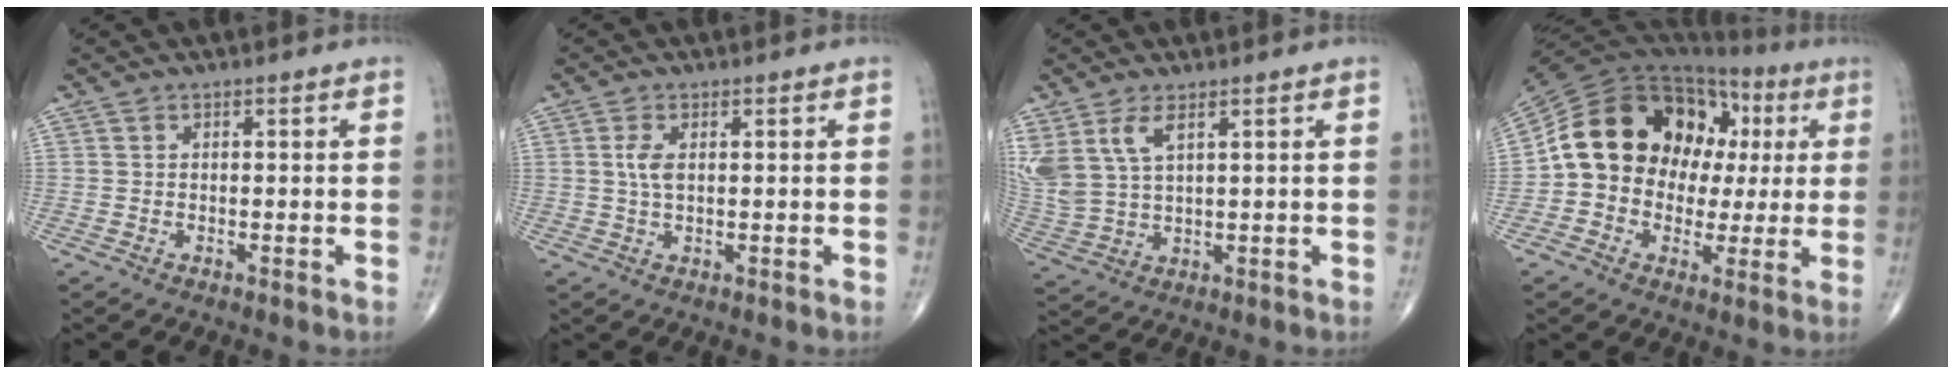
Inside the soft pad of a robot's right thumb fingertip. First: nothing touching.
{"total": 3.0, "force": [0.6, 1.3, 2.6], "torque": [-0.060, 0.002, 0.012]}
{"total": 9.5, "force": [4.4, 4.4, 7.1], "torque": [-0.172, -0.010, 0.103]}
{"total": 19.6, "force": [2.8, 14.9, 12.4], "torque": [-0.174, 0.045, 0.047]}